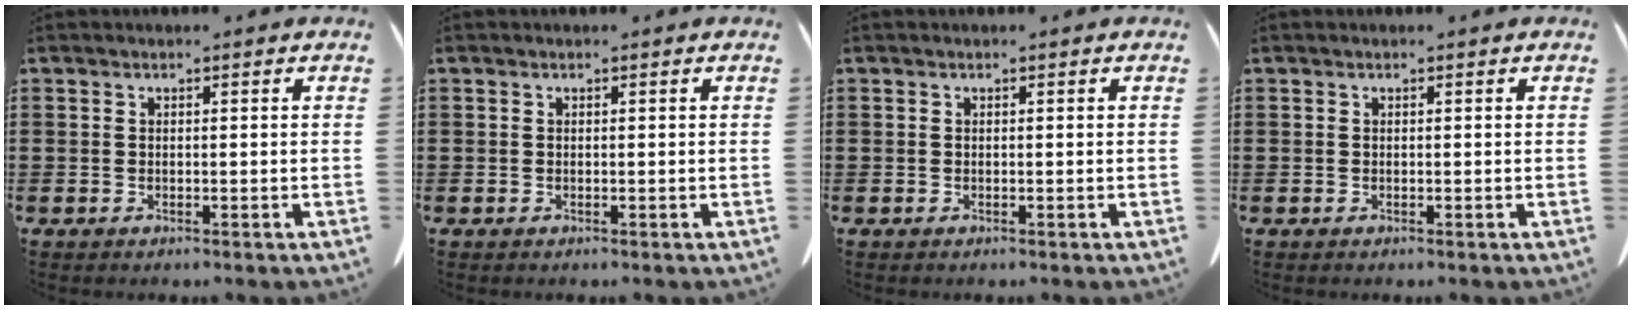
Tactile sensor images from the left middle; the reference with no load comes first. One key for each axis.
{"total": 0.0}
{"total": 0.0}
{"total": 0.0}